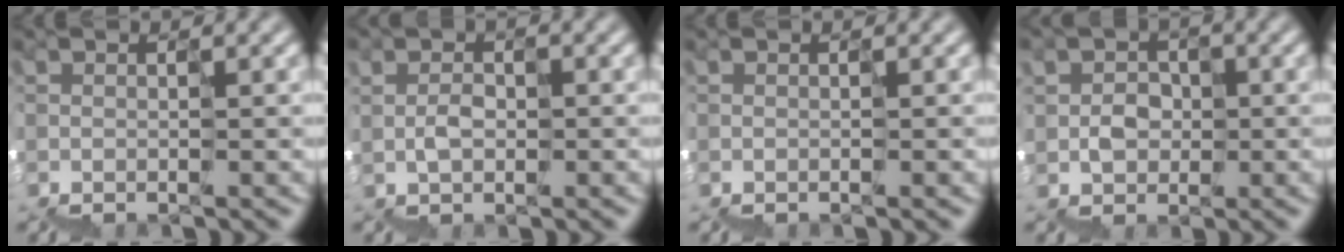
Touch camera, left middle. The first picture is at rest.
{"total": 1.0, "force": [0.8, 0.4, -0.4], "torque": [0.012, 0.014, 0.016]}
{"total": 0.0}
{"total": 2.1, "force": [0.4, 2.0, 0.1], "torque": [0.006, 0.013, 0.009]}